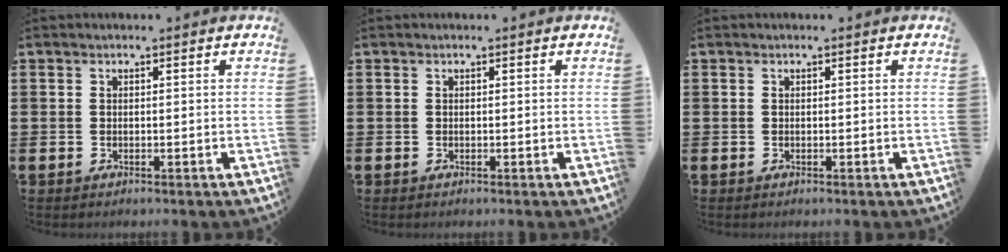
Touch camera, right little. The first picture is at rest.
{"total": 0.0}
{"total": 0.0}